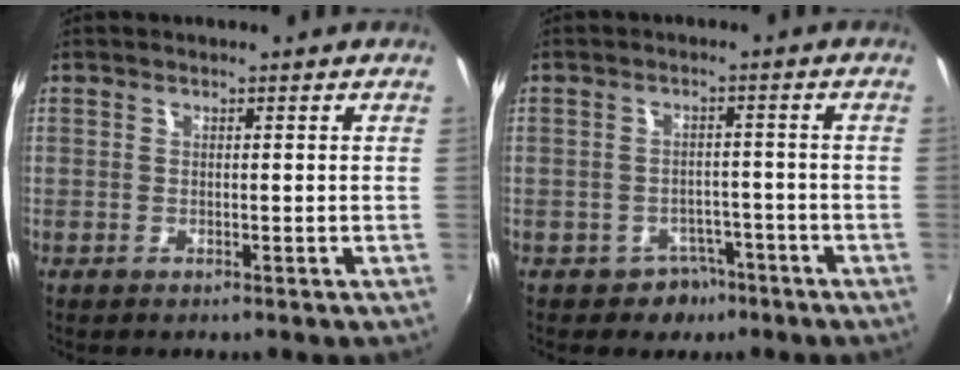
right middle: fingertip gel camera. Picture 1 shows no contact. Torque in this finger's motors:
{"motor_torque": [-0.42, -0.13, 0.02, 0.00]}